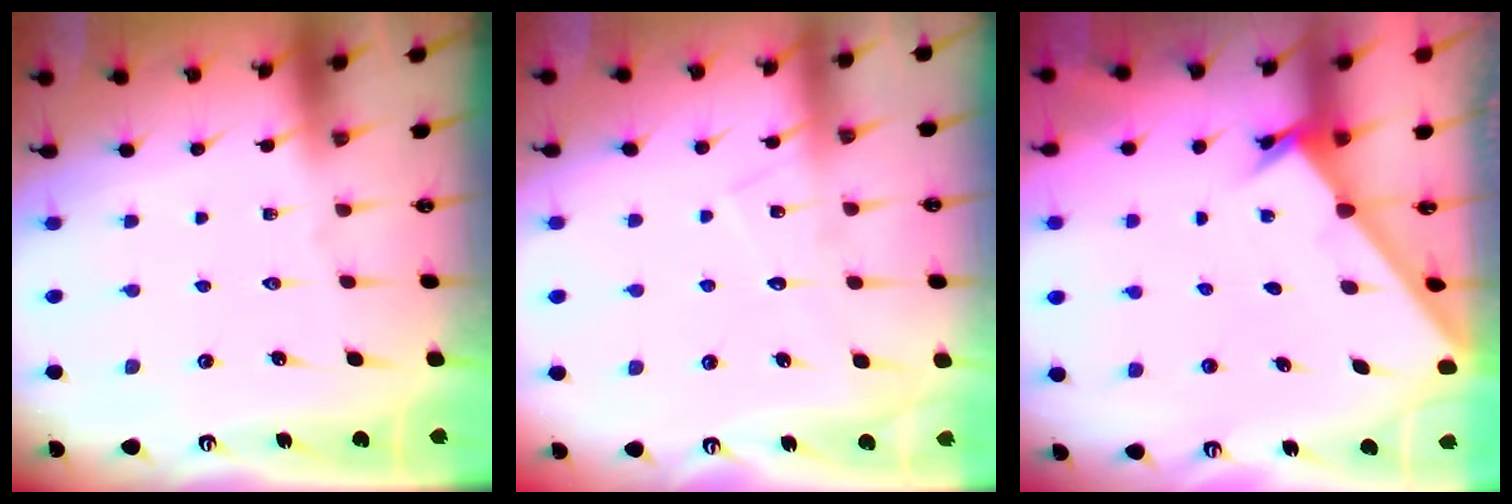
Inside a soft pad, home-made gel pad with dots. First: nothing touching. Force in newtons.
{"total": 7.7, "press": 7.6, "slide": 0.6}
{"total": 2.0, "press": 2.0, "slide": 0.1}